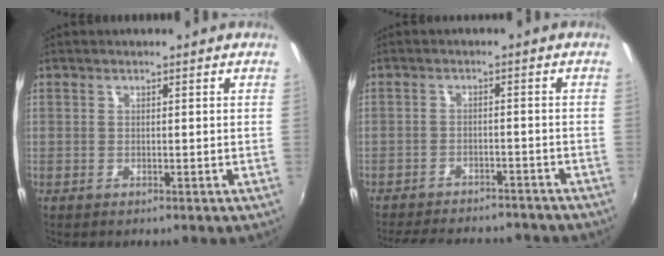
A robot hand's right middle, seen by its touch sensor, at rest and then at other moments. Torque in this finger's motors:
{"motor_torque": [1.05, -1.09, 0.13, 0.08]}